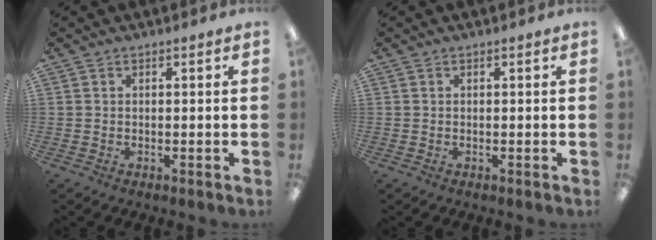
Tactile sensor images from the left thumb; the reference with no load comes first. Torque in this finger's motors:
{"motor_torque": [-0.03, 0.01, -0.10, 0.02, 0.00]}